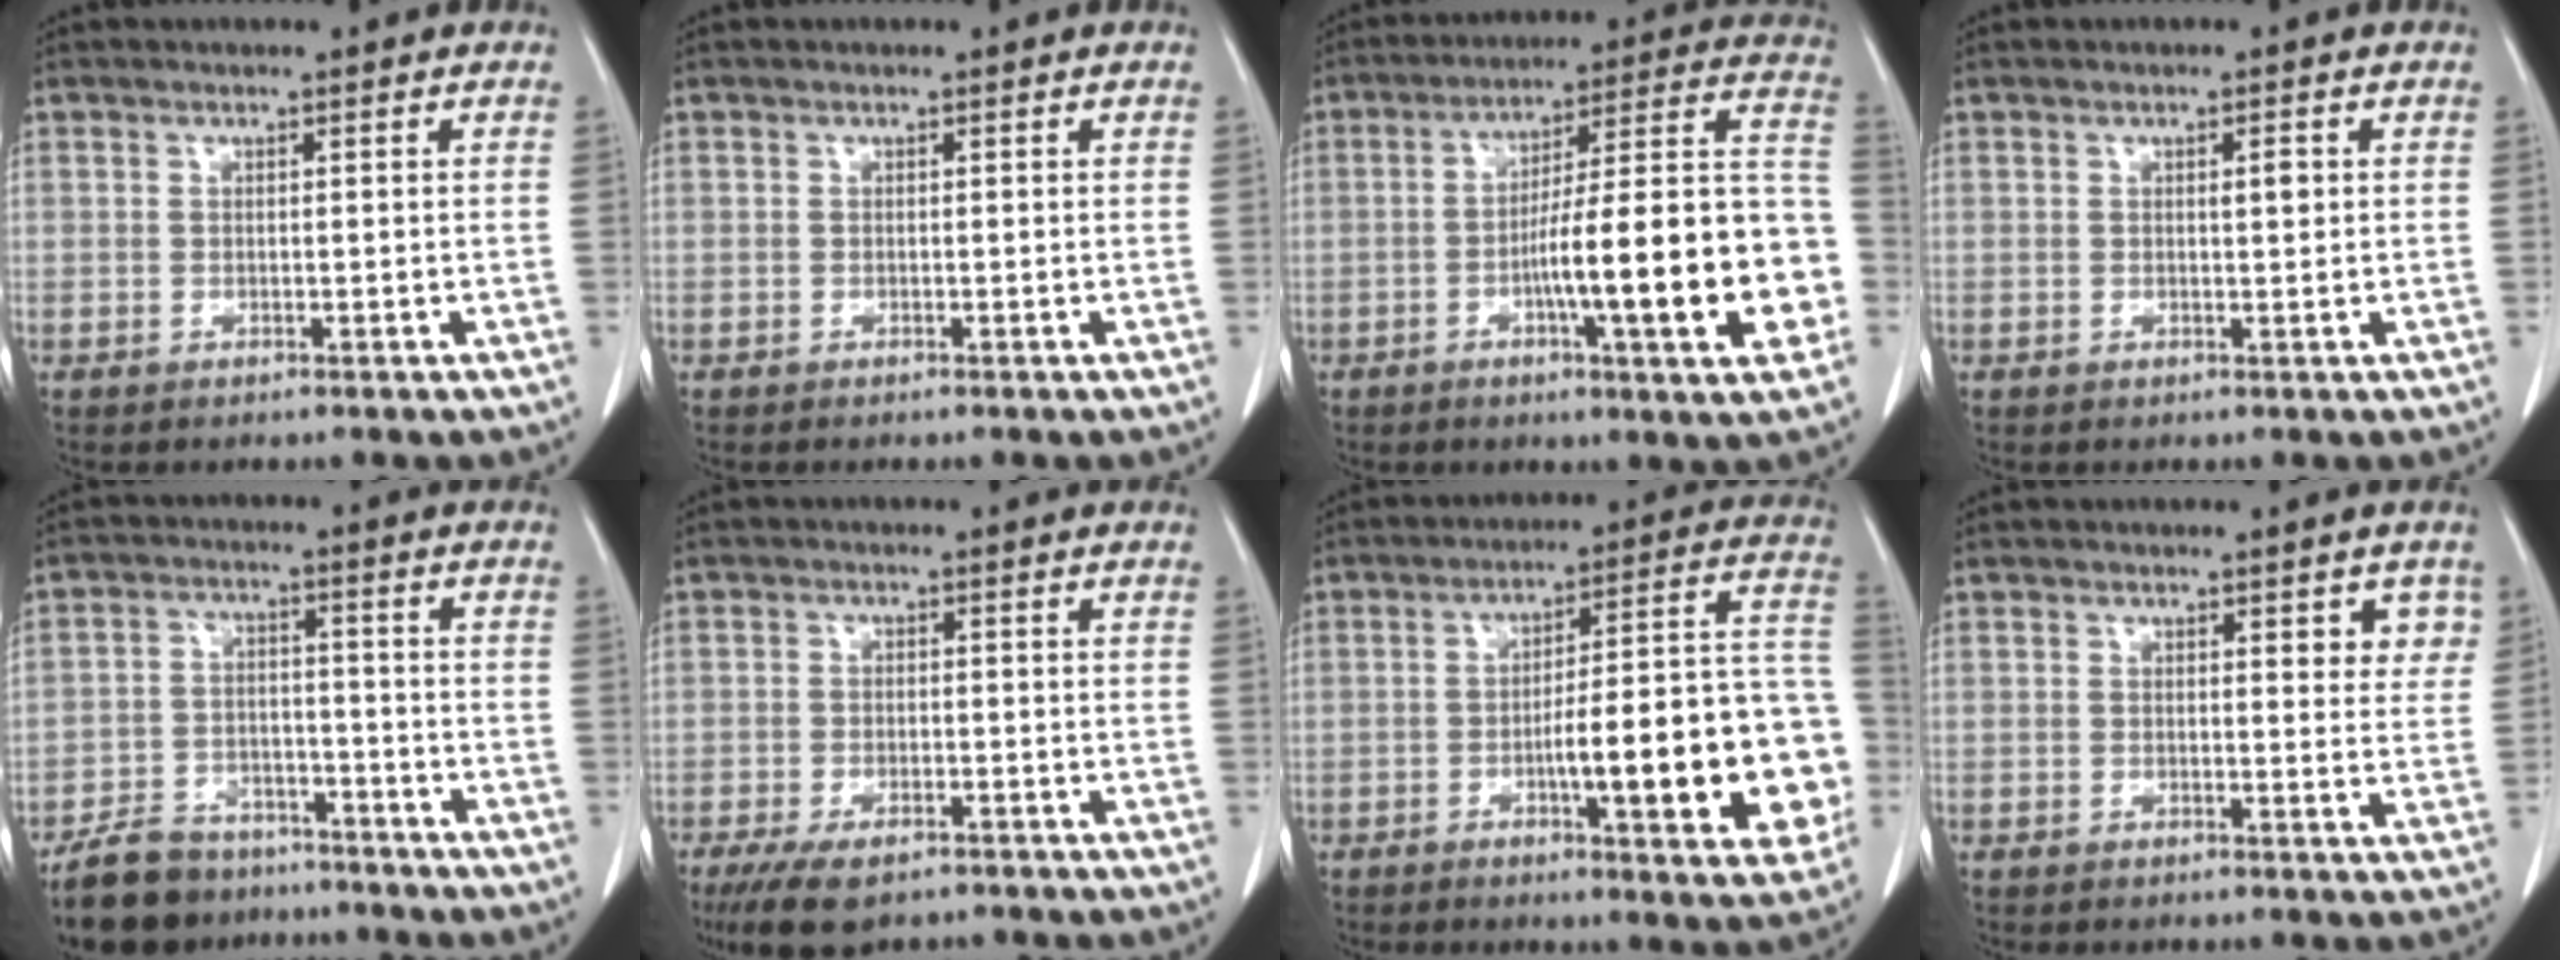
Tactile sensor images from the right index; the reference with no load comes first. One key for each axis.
{"total": 0.0}
{"total": 20.5, "fx": -5.2, "fy": 2.0, "fz": 19.8, "tx": -0.228, "ty": 0.026, "tz": -0.070}
{"total": 1.5, "fx": 0.4, "fy": 0.4, "fz": 1.4, "tx": -0.023, "ty": 0.001, "tz": 0.006}
{"total": 10.7, "fx": -8.9, "fy": 5.2, "fz": 2.8, "tx": -0.050, "ty": 0.005, "tz": -0.147}
{"total": 5.4, "fx": -3.6, "fy": 2.3, "fz": 3.3, "tx": -0.060, "ty": -0.010, "tz": -0.056}
{"total": 19.0, "fx": -4.6, "fy": 3.5, "fz": 18.1, "tx": -0.181, "ty": 0.034, "tz": -0.052}
{"total": 3.5, "fx": 1.7, "fy": 1.5, "fz": 2.7, "tx": -0.021, "ty": -0.003, "tz": 0.015}